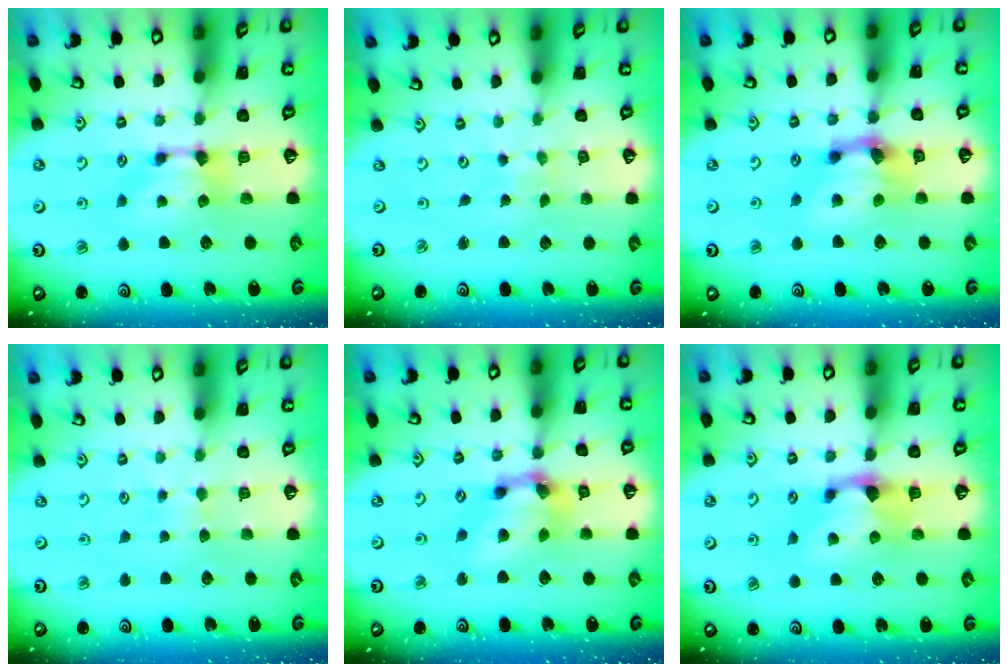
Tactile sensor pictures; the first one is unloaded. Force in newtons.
{"total": 5.9, "press": 5.9, "slide": 0.3}
{"total": 4.5, "press": 4.0, "slide": 1.9}
{"total": 2.8, "press": 2.8, "slide": 0.2}
{"total": 5.7, "press": 5.3, "slide": 2.1}
{"total": 0.9, "press": 0.5, "slide": 0.8}